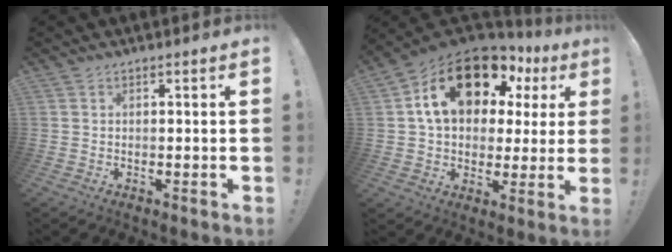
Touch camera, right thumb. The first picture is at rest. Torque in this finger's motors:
{"motor_torque": [0.66, 2.84, 1.50, 0.31, 0.14]}